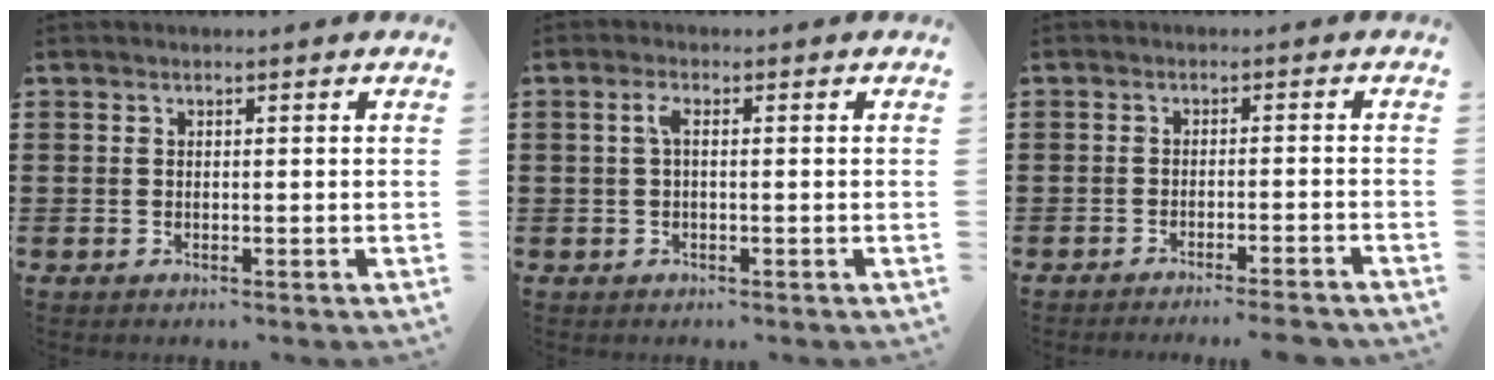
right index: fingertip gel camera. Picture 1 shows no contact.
{"total": 2.0, "force": [-0.1, 0.4, 2.0], "torque": [-0.038, 0.002, -0.003]}
{"total": 2.5, "force": [-2.3, -0.4, 0.8], "torque": [-0.014, 0.000, -0.046]}